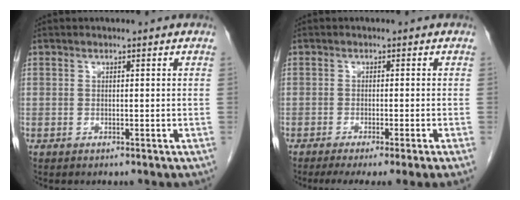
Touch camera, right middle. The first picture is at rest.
{"total": 8.2, "force": [-6.2, -1.1, 5.2], "torque": [-0.061, -0.018, -0.092]}